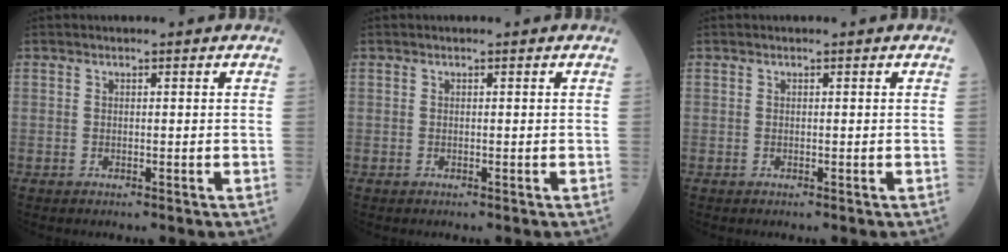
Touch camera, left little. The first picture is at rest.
{"total": 0.0}
{"total": 0.0}